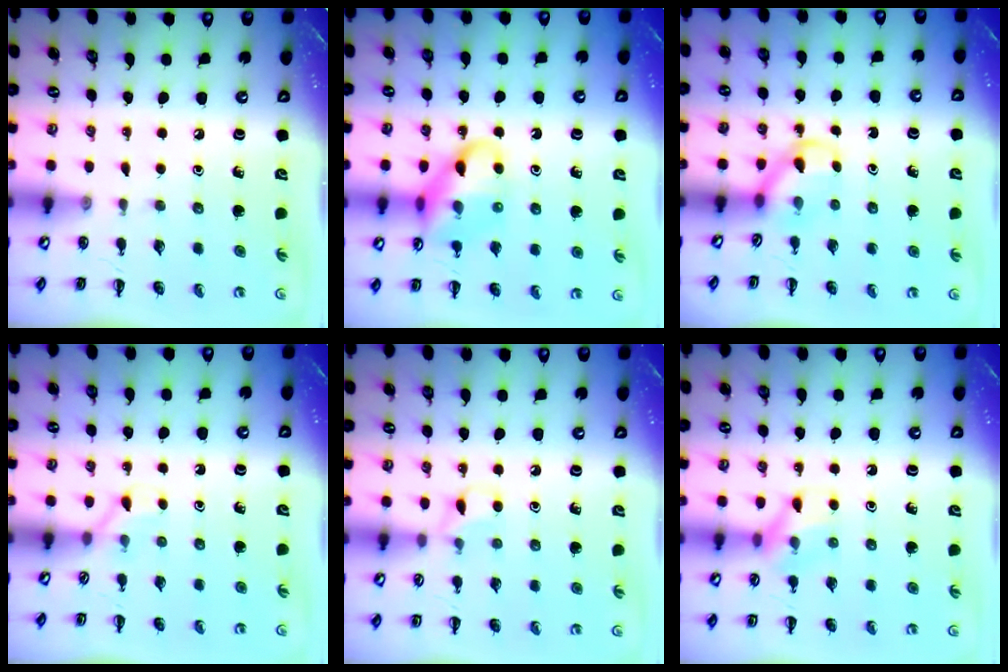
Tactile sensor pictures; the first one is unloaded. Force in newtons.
{"total": 14.1, "press": 14.0, "slide": 1.8}
{"total": 3.6, "press": 3.3, "slide": 1.4}
{"total": 2.6, "press": 2.5, "slide": 0.9}
{"total": 6.4, "press": 6.1, "slide": 1.9}
{"total": 8.8, "press": 8.8, "slide": 0.7}